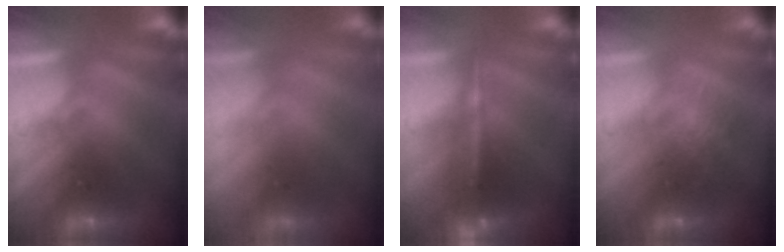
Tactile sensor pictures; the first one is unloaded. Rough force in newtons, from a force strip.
{"total": 7.1}
{"total": 5.7}
{"total": 2.7}